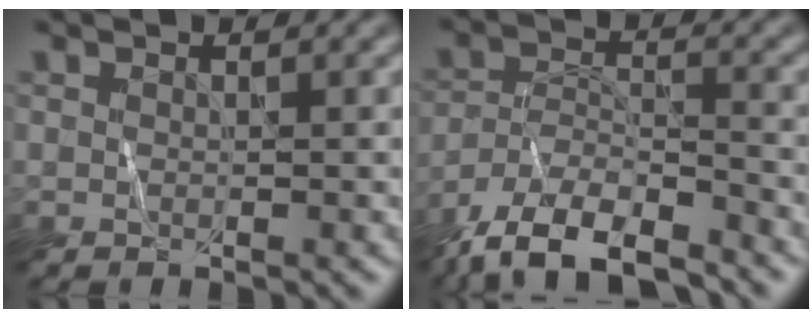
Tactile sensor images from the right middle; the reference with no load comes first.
{"total": 8.6, "force": [-7.4, 2.2, 3.8], "torque": [-0.066, -0.005, -0.137]}